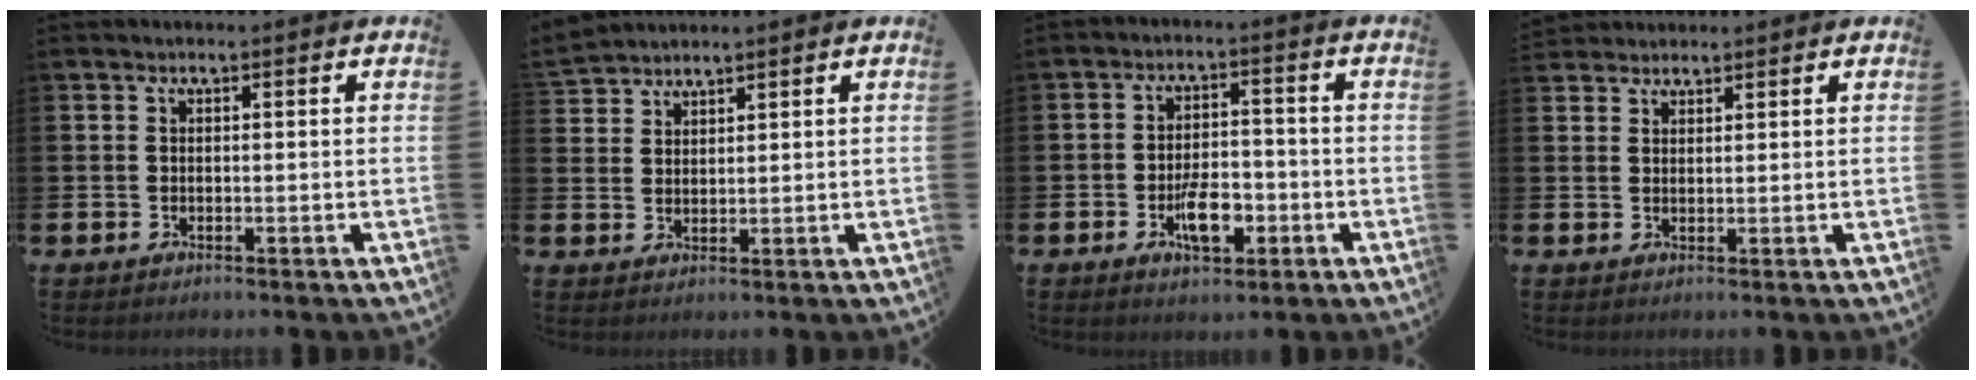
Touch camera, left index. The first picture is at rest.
{"total": 3.0, "force": [3.0, 0.3, -0.5], "torque": [0.002, -0.013, 0.058]}
{"total": 5.6, "force": [-2.1, 2.8, 4.5], "torque": [-0.069, 0.004, -0.039]}
{"total": 2.2, "force": [2.1, 0.7, -0.4], "torque": [0.001, -0.001, 0.041]}